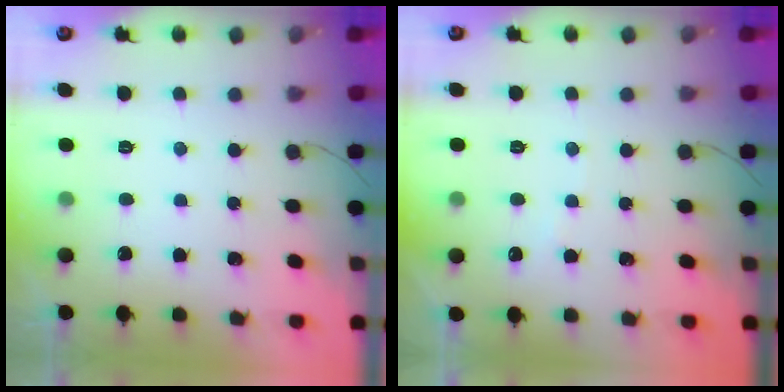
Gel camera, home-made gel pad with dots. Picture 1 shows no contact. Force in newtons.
{"total": 2.9, "press": 2.9, "slide": 0.5}